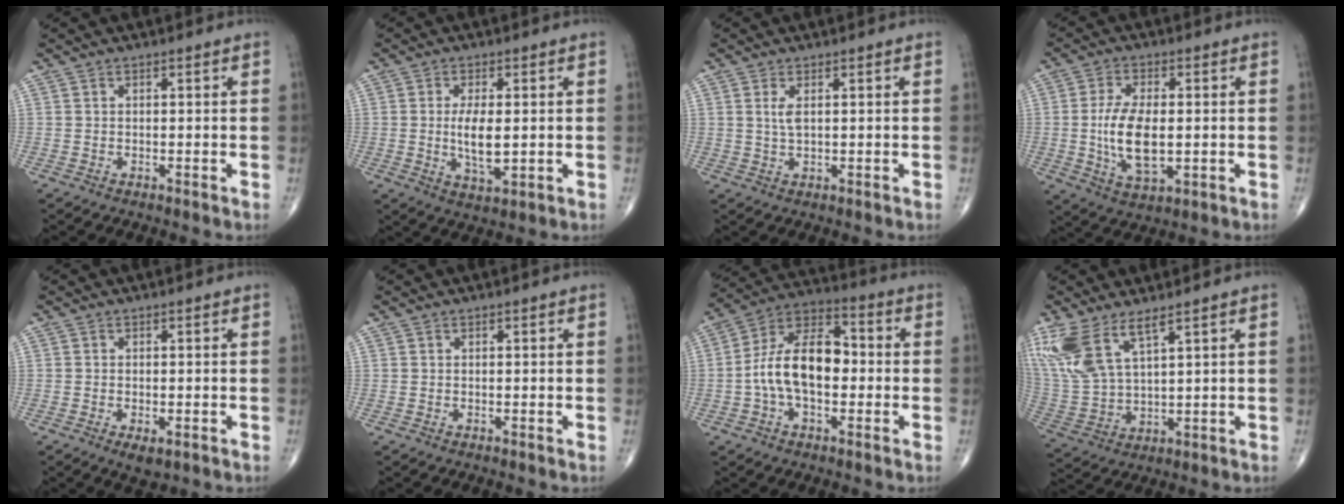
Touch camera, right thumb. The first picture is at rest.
{"total": 7.0, "force": [-0.1, 2.9, 6.4], "torque": [-0.116, -0.015, 0.002]}
{"total": 2.5, "force": [0.8, 0.9, 2.2], "torque": [-0.048, -0.003, 0.021]}
{"total": 10.9, "force": [-0.6, 5.3, 9.5], "torque": [-0.182, -0.008, -0.006]}
{"total": 2.9, "force": [-1.2, 1.4, 2.3], "torque": [-0.038, -0.003, -0.015]}
{"total": 0.0}
{"total": 14.5, "force": [-1.2, 8.3, 11.9], "torque": [-0.206, 0.042, -0.031]}
{"total": 12.2, "force": [7.4, 4.3, 8.6], "torque": [-0.200, -0.026, 0.167]}